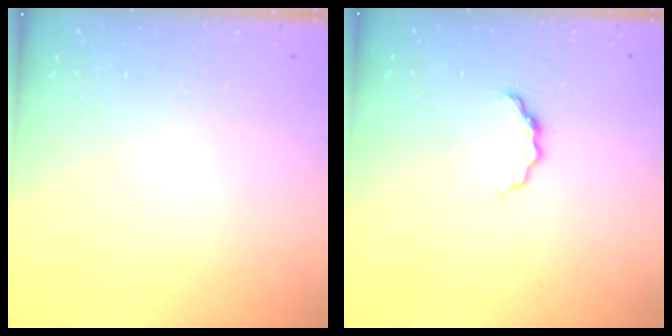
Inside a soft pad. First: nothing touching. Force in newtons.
{"total": 5.6, "press": 5.5, "slide": 0.7}